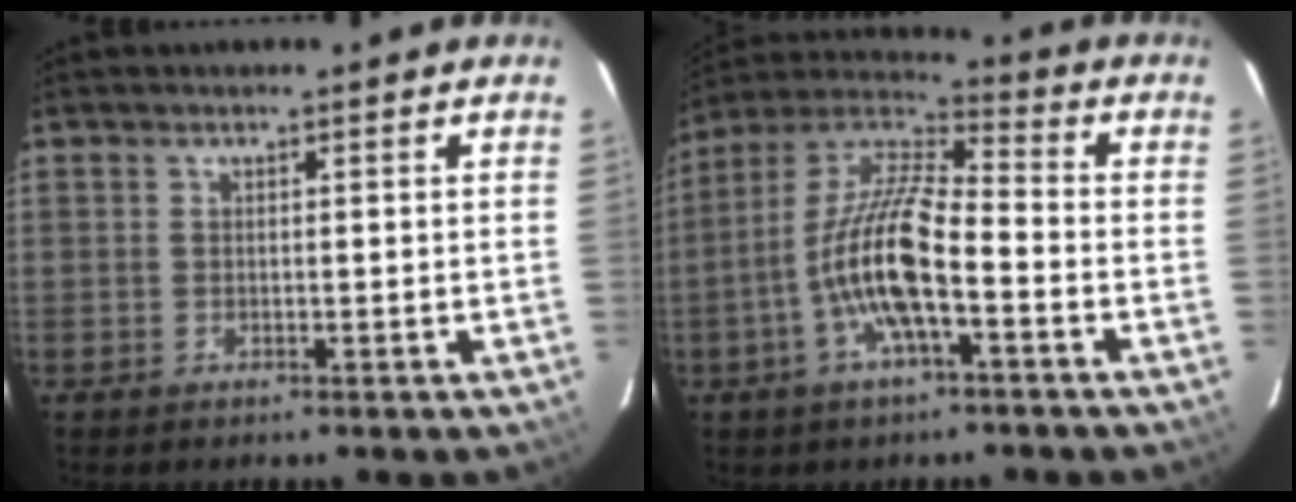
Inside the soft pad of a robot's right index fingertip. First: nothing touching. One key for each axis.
{"total": 13.8, "fx": -4.8, "fy": 3.6, "fz": 12.5, "tx": -0.247, "ty": 0.003, "tz": -0.097}